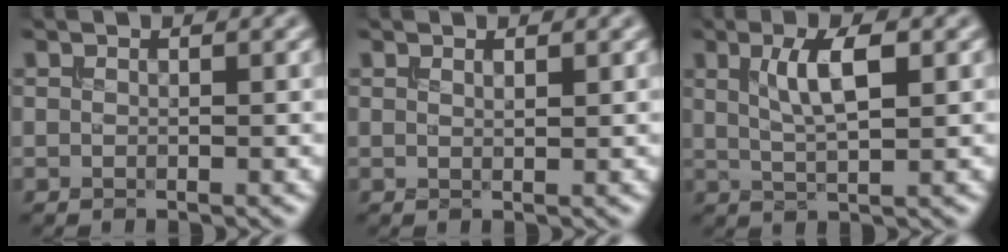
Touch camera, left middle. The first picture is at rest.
{"total": 0.6, "force": [0.5, 0.1, 0.3], "torque": [-0.003, 0.001, 0.009]}
{"total": 4.4, "force": [1.2, 1.3, 4.0], "torque": [-0.077, 0.004, 0.022]}